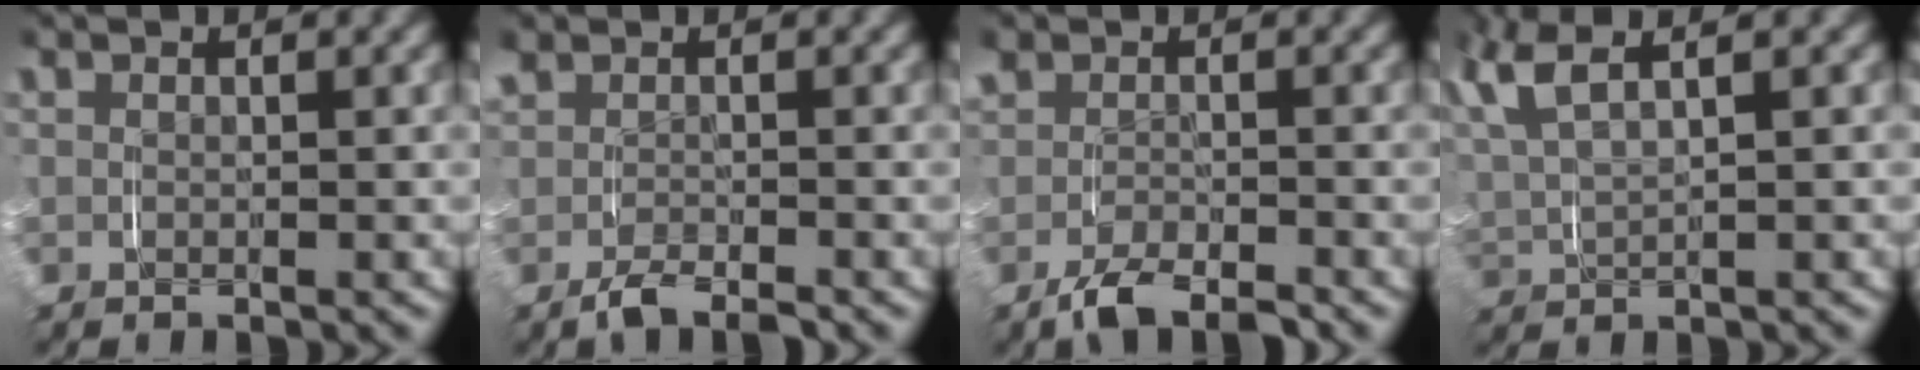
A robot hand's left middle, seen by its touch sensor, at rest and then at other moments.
{"total": 1.7, "force": [-1.0, 0.6, 1.1], "torque": [-0.028, -0.002, -0.017]}
{"total": 2.8, "force": [-1.9, 1.1, 1.7], "torque": [-0.037, -0.004, -0.030]}
{"total": 6.3, "force": [2.6, 3.8, 4.4], "torque": [-0.119, 0.002, 0.044]}